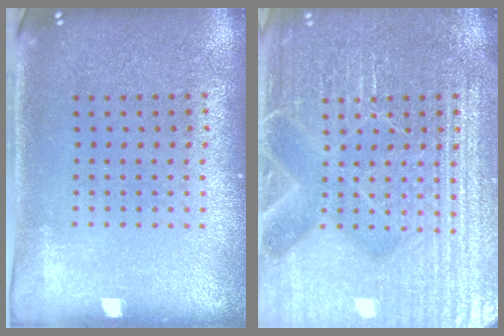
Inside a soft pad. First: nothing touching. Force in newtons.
{"total": 7.6, "press": 7.5, "slide": 1.1}